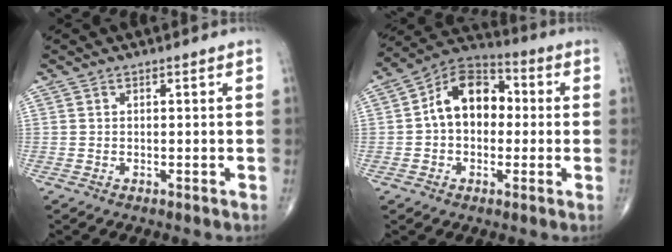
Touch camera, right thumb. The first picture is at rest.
{"total": 12.9, "force": [0.7, 9.0, 9.1], "torque": [-0.119, 0.034, -0.002]}